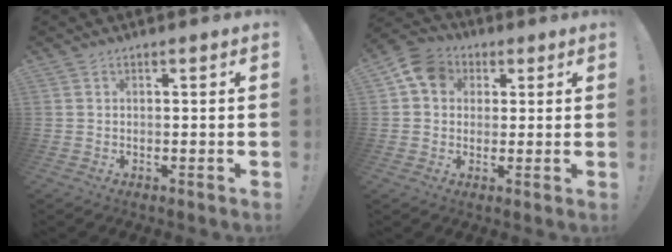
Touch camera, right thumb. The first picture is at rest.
{"total": 9.4, "force": [2.8, 7.8, 4.3], "torque": [-0.061, 0.002, 0.059]}